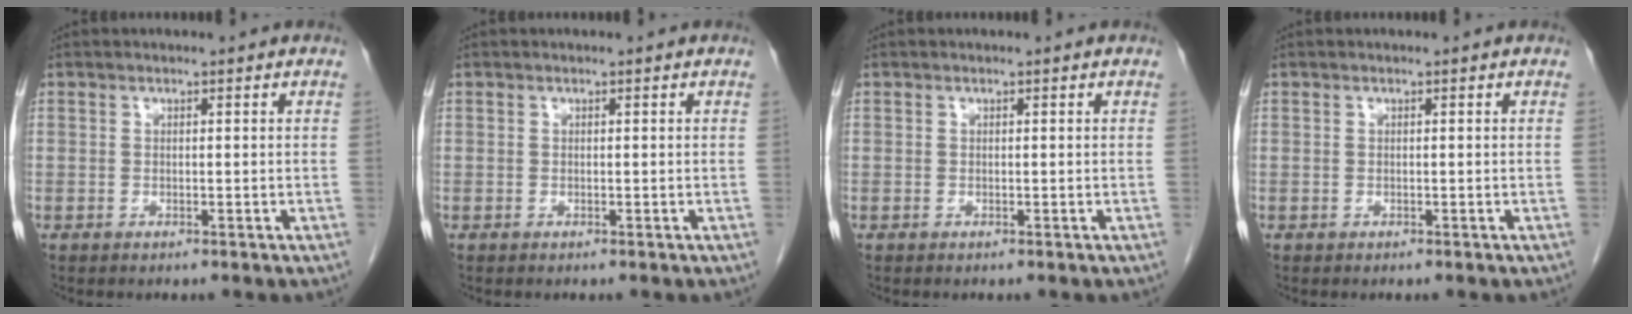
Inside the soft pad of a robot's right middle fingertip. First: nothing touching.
{"total": 0.0}
{"total": 0.0}
{"total": 0.0}